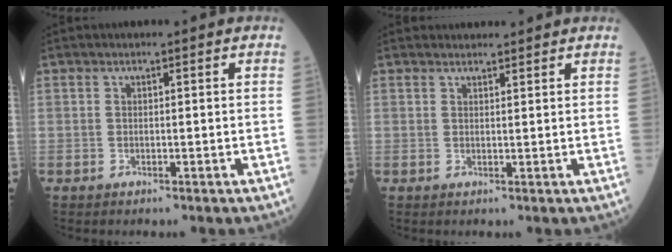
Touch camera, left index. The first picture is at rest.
{"total": 2.8, "force": [2.7, 0.5, 0.3], "torque": [-0.009, 0.018, 0.038]}